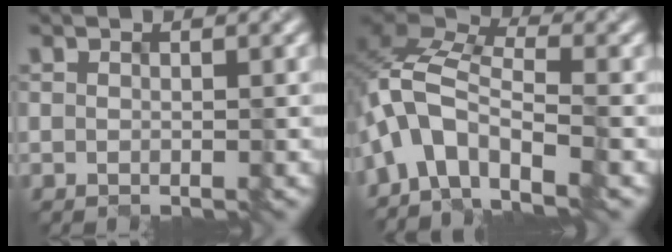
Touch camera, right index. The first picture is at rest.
{"total": 7.2, "force": [-3.6, 3.7, 5.0], "torque": [-0.086, 0.016, -0.080]}